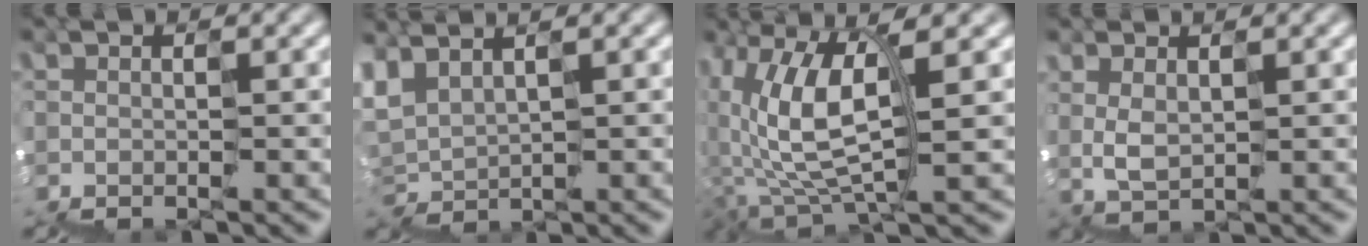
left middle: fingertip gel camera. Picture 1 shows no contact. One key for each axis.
{"total": 2.7, "fx": 2.3, "fy": 0.2, "fz": -1.4, "tx": 0.005, "ty": 0.019, "tz": 0.047}
{"total": 4.7, "fx": 1.9, "fy": 2.1, "fz": 3.7, "tx": -0.091, "ty": 0.015, "tz": 0.034}
{"total": 1.1, "fx": 1.0, "fy": -0.1, "fz": -0.5, "tx": 0.002, "ty": 0.017, "tz": 0.020}